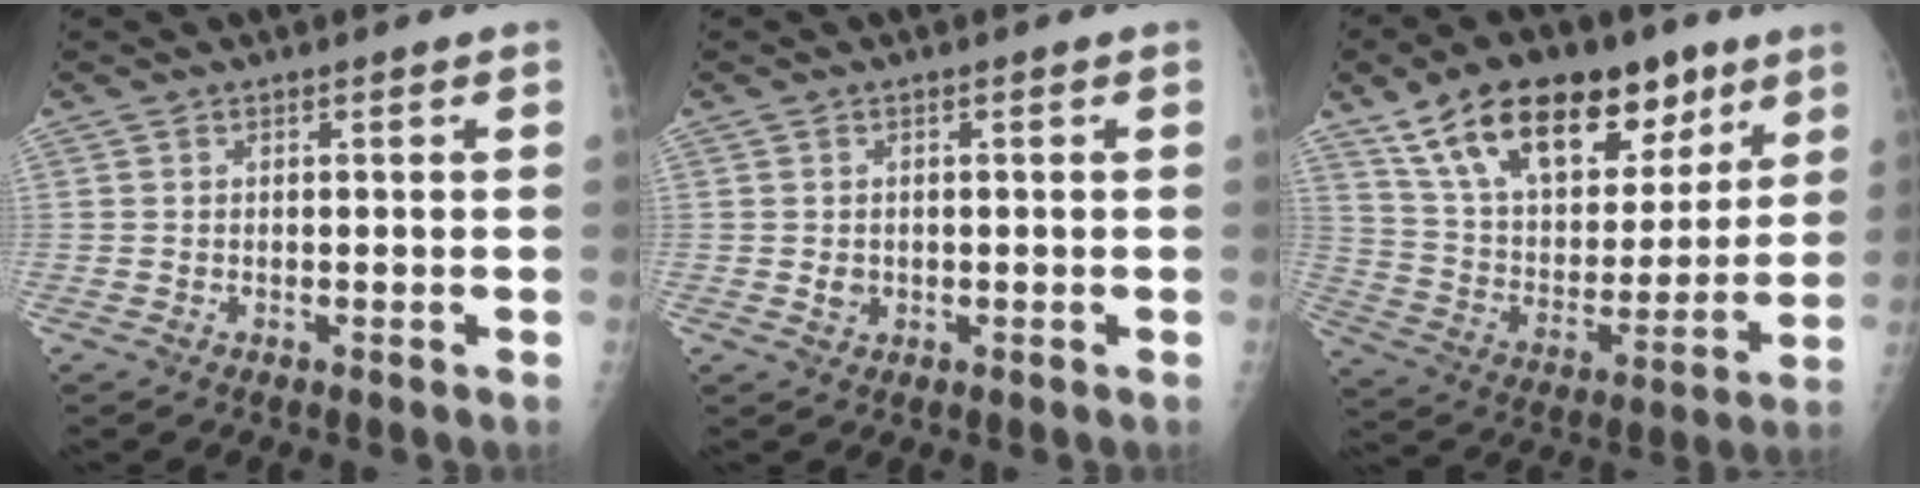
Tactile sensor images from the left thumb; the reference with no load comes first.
{"total": 1.6, "force": [0.0, 1.4, 0.7], "torque": [-0.007, 0.000, 0.004]}
{"total": 25.3, "force": [15.0, 13.3, 15.4], "torque": [-0.213, -0.030, 0.259]}